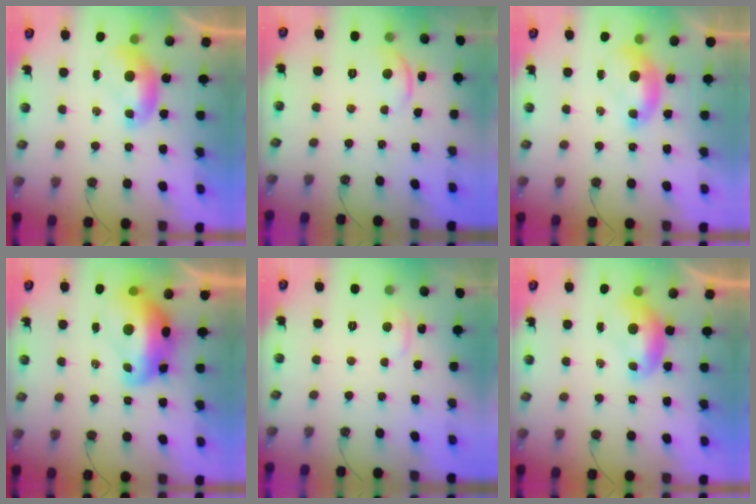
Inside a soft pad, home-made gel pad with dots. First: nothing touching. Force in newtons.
{"total": 3.0, "press": 3.0, "slide": 0.5}
{"total": 1.5, "press": 1.4, "slide": 0.6}
{"total": 7.3, "press": 7.2, "slide": 1.2}
{"total": 1.2, "press": 1.0, "slide": 0.8}
{"total": 0.0}